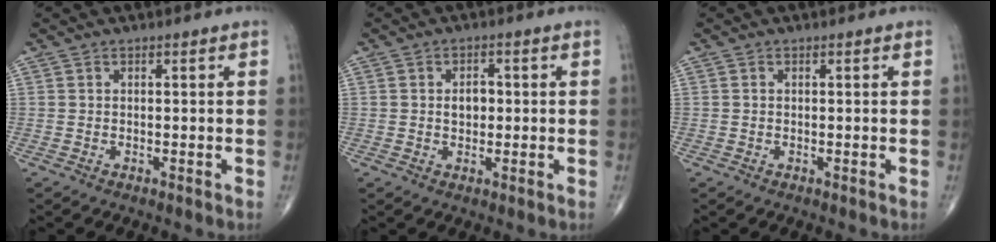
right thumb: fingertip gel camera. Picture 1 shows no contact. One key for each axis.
{"total": 3.3, "fx": 0.1, "fy": 2.4, "fz": 2.3, "tx": -0.026, "ty": 0.006, "tz": -0.001}
{"total": 0.0}